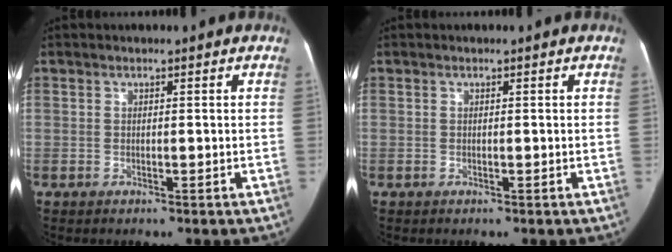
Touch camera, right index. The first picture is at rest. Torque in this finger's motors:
{"motor_torque": [0.00, 0.00, 0.02, 0.00]}